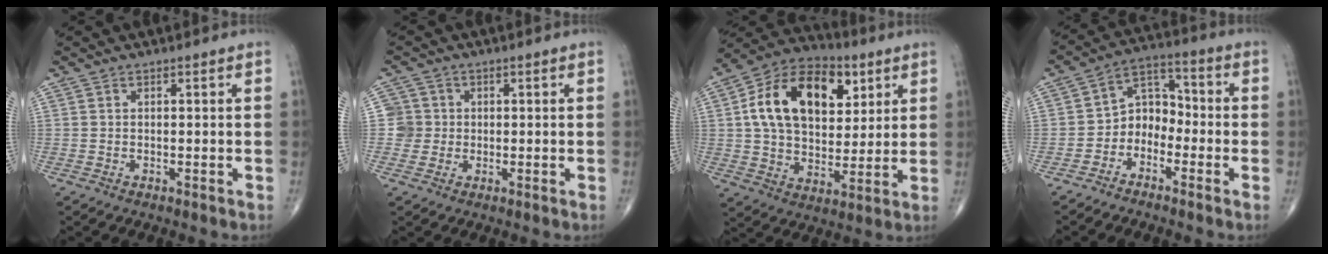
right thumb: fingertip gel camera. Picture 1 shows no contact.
{"total": 3.7, "force": [0.0, 3.7, -0.1], "torque": [0.031, 0.009, -0.006]}
{"total": 20.9, "force": [6.2, 13.5, 14.8], "torque": [-0.220, -0.002, 0.101]}
{"total": 7.2, "force": [-3.1, 5.5, 3.7], "torque": [-0.033, 0.053, -0.071]}